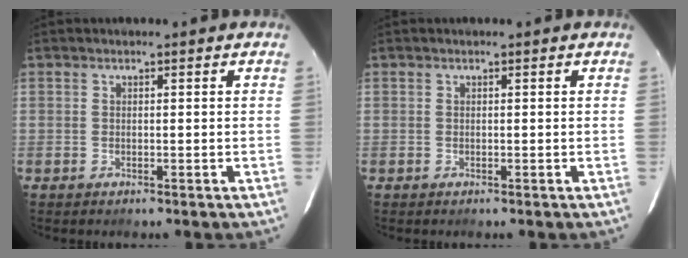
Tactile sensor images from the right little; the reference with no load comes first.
{"total": 0.0}